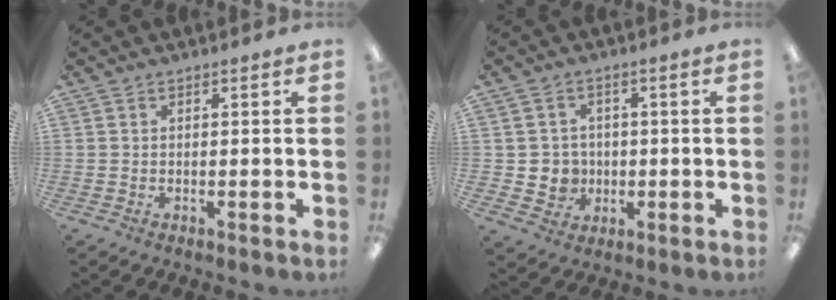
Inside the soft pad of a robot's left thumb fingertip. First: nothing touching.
{"total": 5.2, "force": [-0.1, 5.2, 0.8], "torque": [-0.011, 0.004, 0.002]}